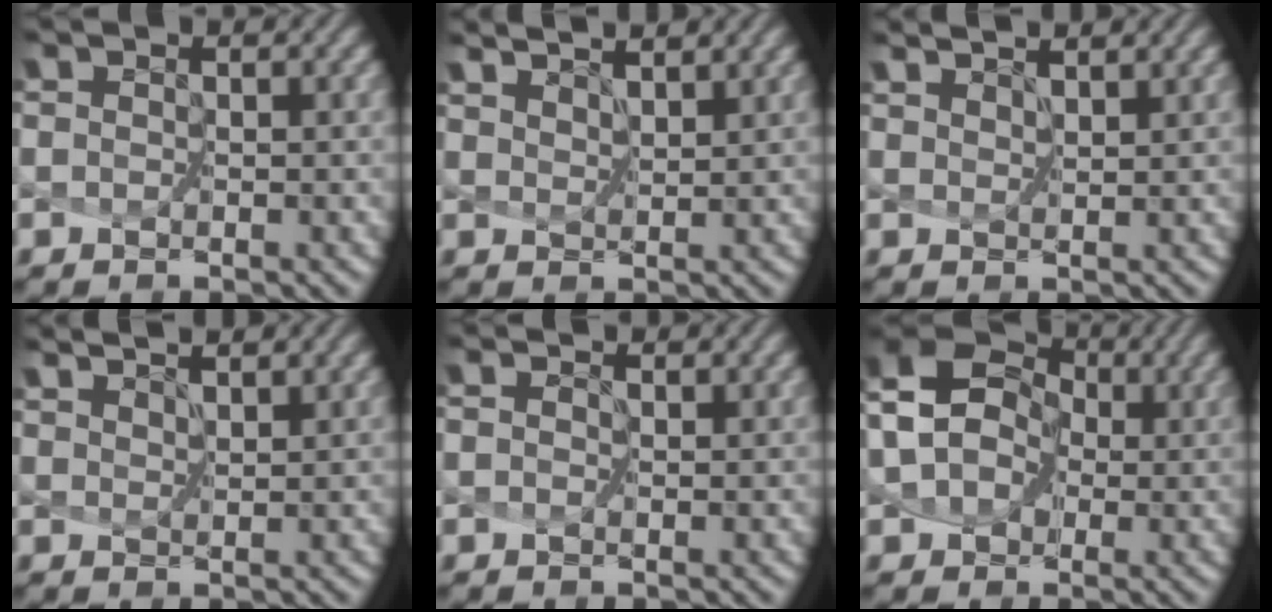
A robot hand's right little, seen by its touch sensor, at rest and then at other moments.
{"total": 4.1, "force": [4.0, 0.0, 1.0], "torque": [-0.031, 0.002, 0.067]}
{"total": 3.0, "force": [2.8, 0.2, 0.9], "torque": [-0.034, 0.006, 0.052]}
{"total": 3.3, "force": [3.2, 0.2, 1.0], "torque": [-0.035, 0.006, 0.057]}
{"total": 0.0}
{"total": 6.2, "force": [-0.3, 5.2, 3.3], "torque": [-0.070, 0.021, -0.013]}